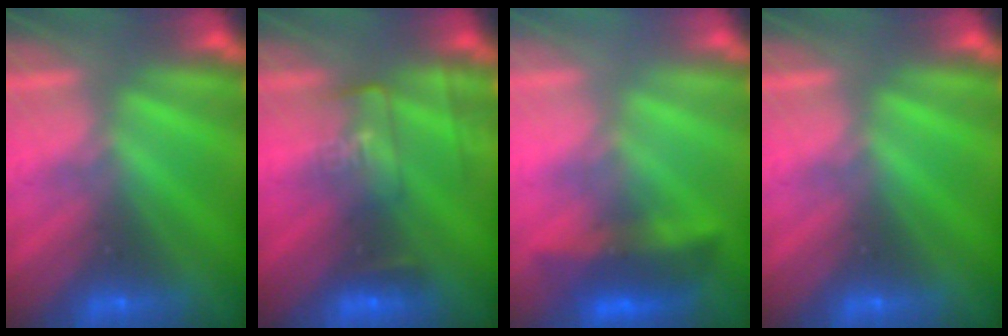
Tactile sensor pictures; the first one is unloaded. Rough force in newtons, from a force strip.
{"total": 8.7}
{"total": 3.2}
{"total": 0.0}